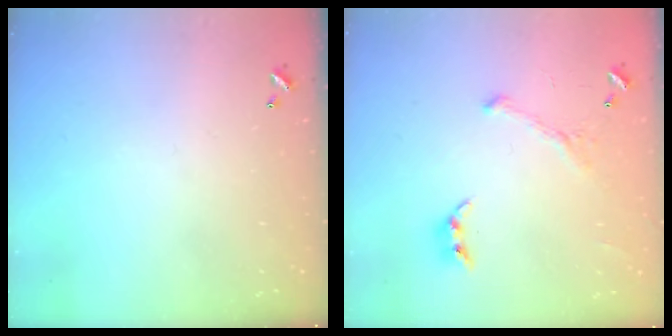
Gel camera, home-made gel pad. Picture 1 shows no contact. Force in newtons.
{"total": 2.0, "press": 2.0, "slide": 0.4}